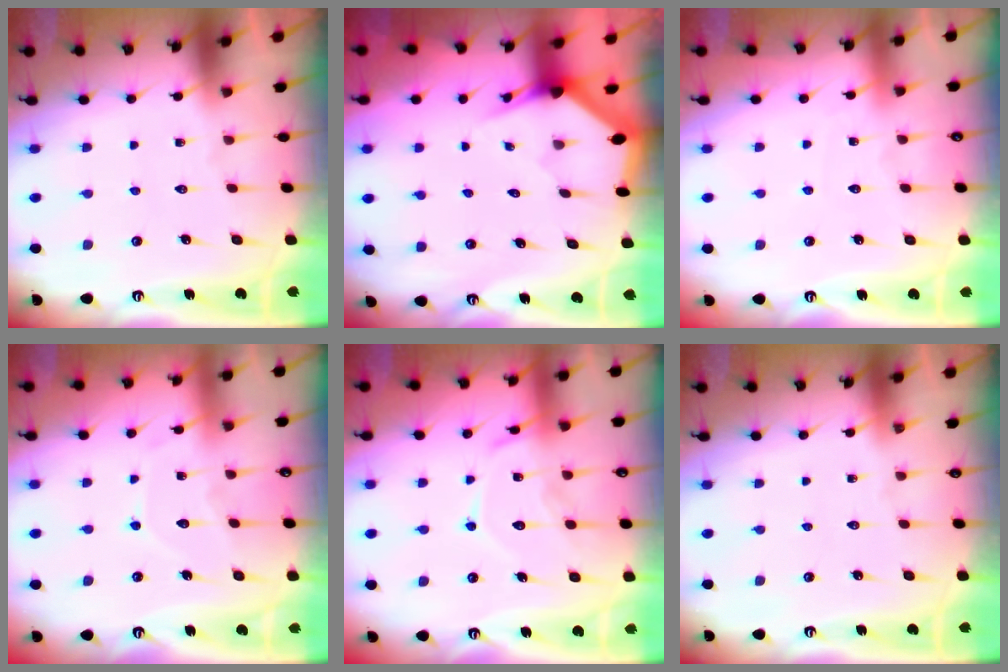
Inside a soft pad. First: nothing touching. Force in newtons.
{"total": 2.9, "press": 2.9, "slide": 0.1}
{"total": 2.1, "press": 2.1, "slide": 0.2}
{"total": 7.7, "press": 7.6, "slide": 0.9}
{"total": 14.1, "press": 14.0, "slide": 1.3}
{"total": 0.0}